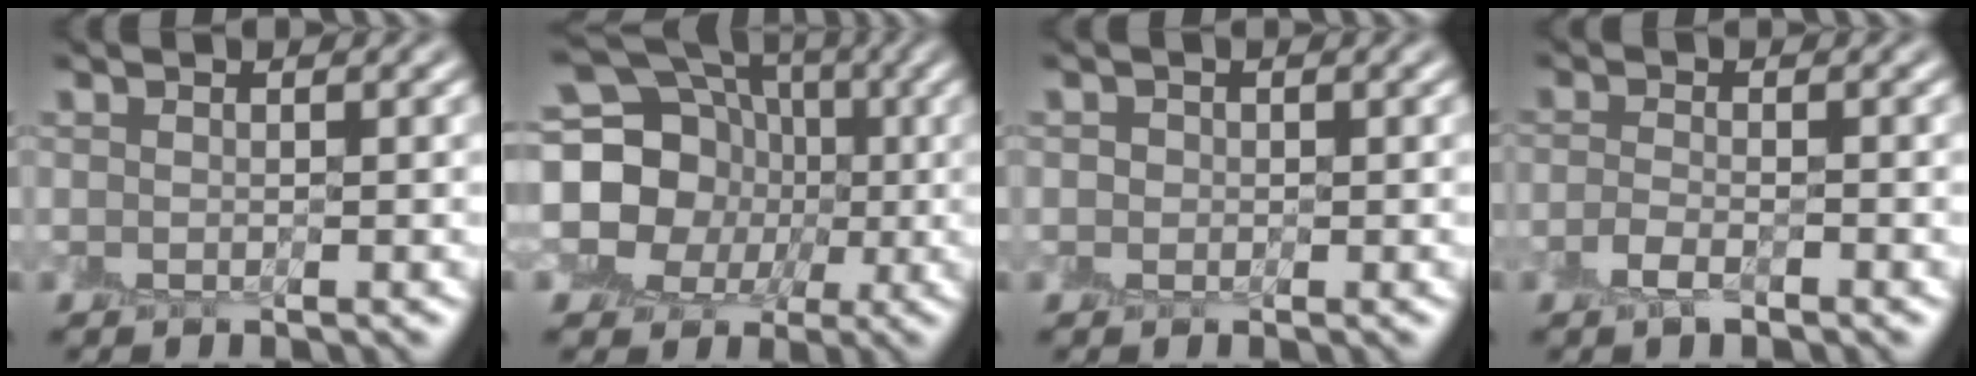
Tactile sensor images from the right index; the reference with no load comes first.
{"total": 18.7, "force": [1.1, 17.2, 7.3], "torque": [-0.165, 0.035, -0.026]}
{"total": 1.1, "force": [0.1, 1.0, 0.2], "torque": [-0.001, 0.001, 0.001]}
{"total": 1.6, "force": [-1.0, 0.6, 1.1], "torque": [-0.025, -0.001, -0.023]}